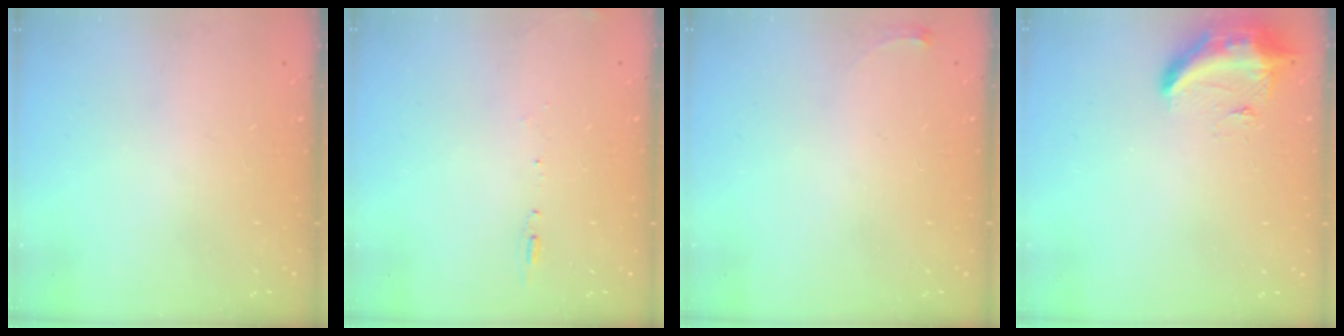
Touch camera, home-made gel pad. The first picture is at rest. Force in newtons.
{"total": 5.6, "press": 5.3, "slide": 1.7}
{"total": 2.8, "press": 2.8, "slide": 0.4}
{"total": 9.5, "press": 9.4, "slide": 1.2}